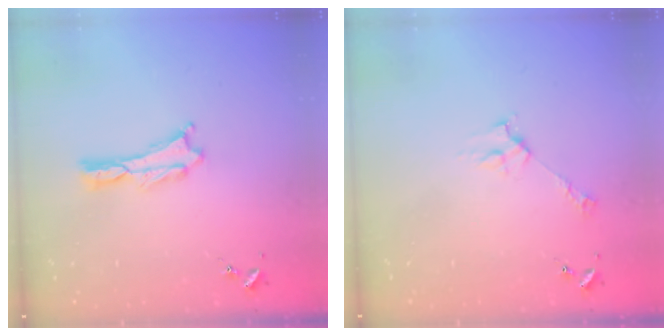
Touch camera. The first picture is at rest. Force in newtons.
{"total": 3.5, "press": 3.5, "slide": 0.4}